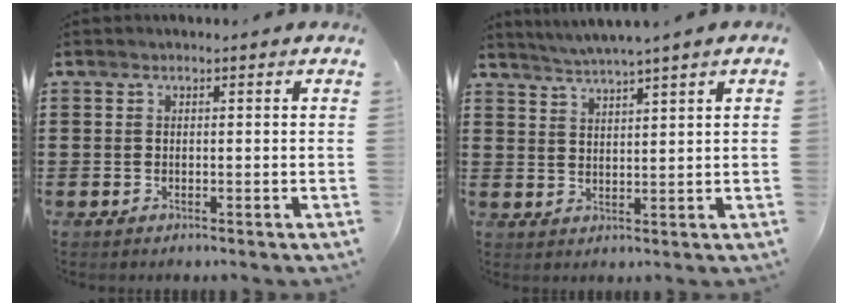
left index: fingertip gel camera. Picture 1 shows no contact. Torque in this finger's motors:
{"motor_torque": [1.10, -1.04, 0.60, 0.12]}